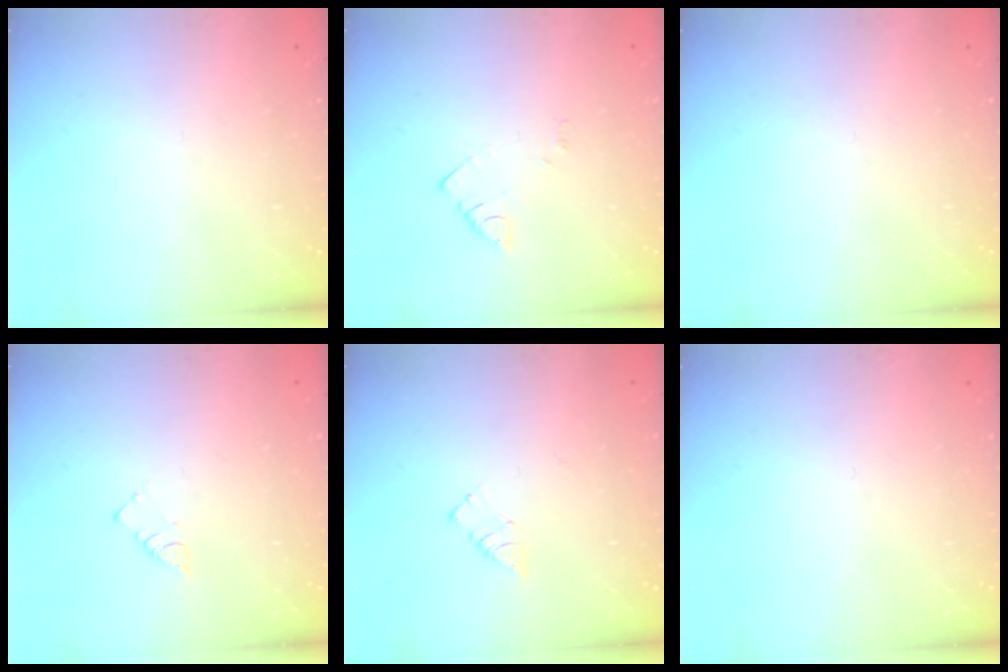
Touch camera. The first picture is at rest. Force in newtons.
{"total": 1.7, "press": 1.6, "slide": 0.3}
{"total": 0.0}
{"total": 2.7, "press": 2.7, "slide": 0.4}
{"total": 3.8, "press": 3.8, "slide": 0.5}
{"total": 0.0}